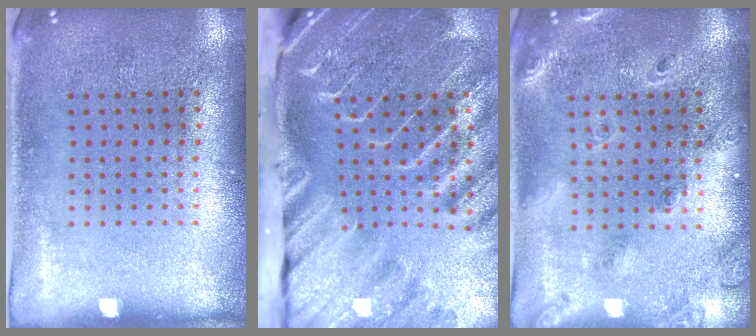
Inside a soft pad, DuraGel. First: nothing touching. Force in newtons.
{"total": 4.7, "press": 3.5, "slide": 3.2}
{"total": 1.7, "press": 1.6, "slide": 0.6}